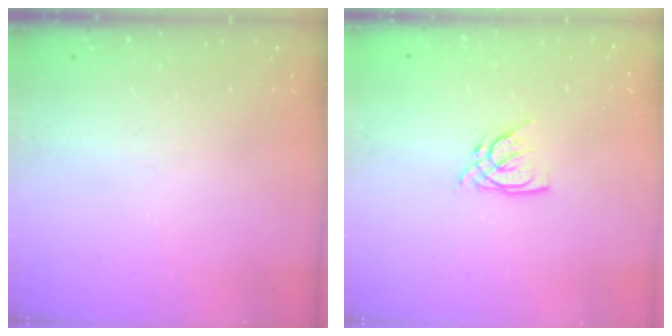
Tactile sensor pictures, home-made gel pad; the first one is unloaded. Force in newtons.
{"total": 5.4, "press": 5.4, "slide": 0.1}